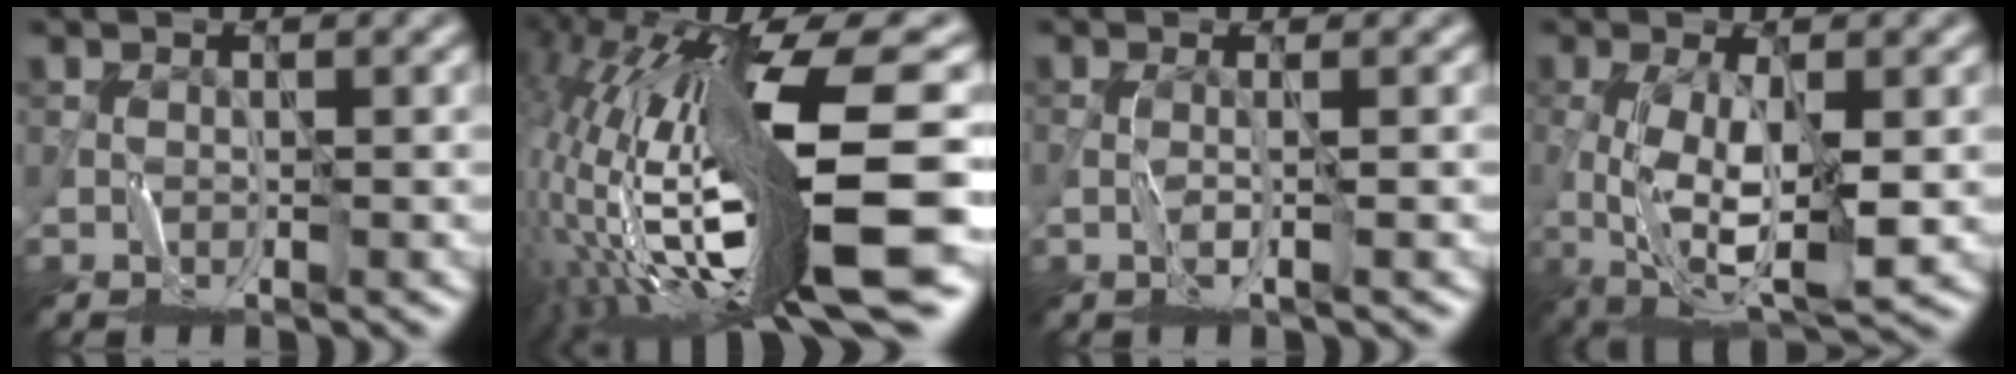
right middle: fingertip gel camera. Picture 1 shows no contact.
{"total": 18.2, "force": [-3.1, 3.9, 17.5], "torque": [-0.315, -0.005, -0.054]}
{"total": 1.1, "force": [0.0, -0.2, 1.0], "torque": [-0.019, -0.003, -0.003]}
{"total": 6.9, "force": [-1.0, 2.0, 6.6], "torque": [-0.133, -0.002, -0.018]}